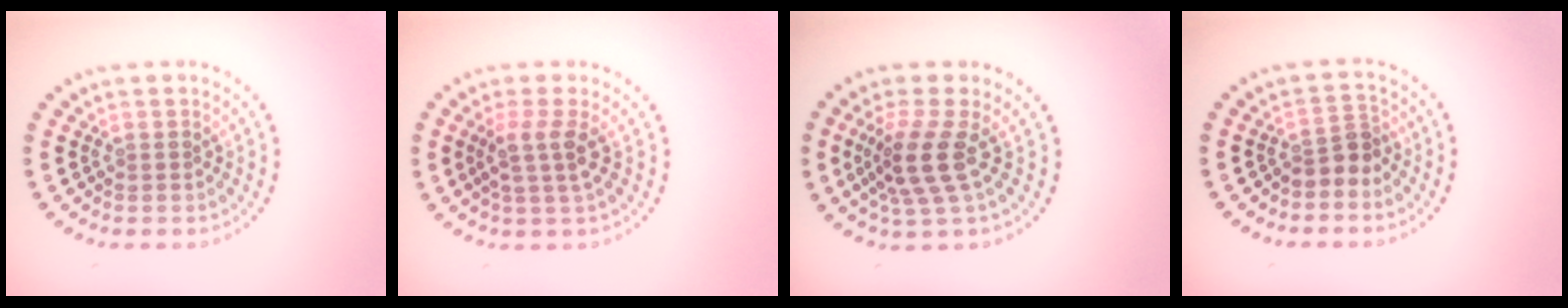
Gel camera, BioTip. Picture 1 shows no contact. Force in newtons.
{"total": 2.5, "press": 2.0, "slide": 1.5}
{"total": 3.9, "press": 3.1, "slide": 2.4}
{"total": 2.3, "press": 1.7, "slide": 1.5}